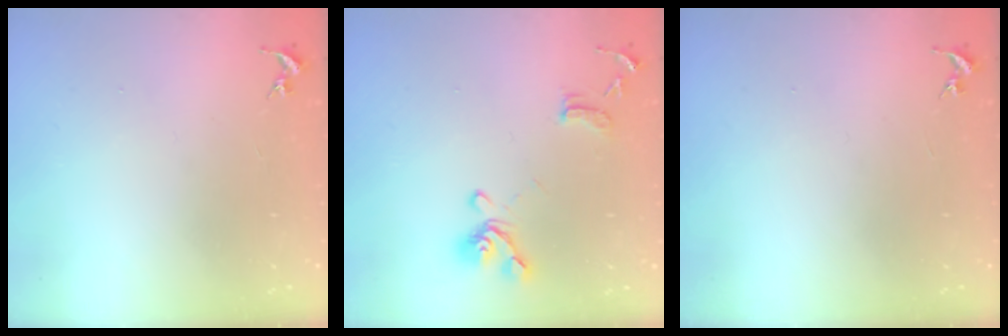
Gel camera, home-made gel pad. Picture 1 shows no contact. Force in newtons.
{"total": 13.1, "press": 13.0, "slide": 1.4}
{"total": 0.0}